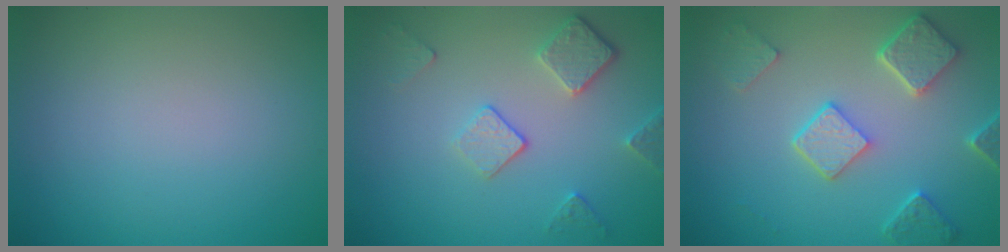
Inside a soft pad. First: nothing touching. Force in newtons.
{"total": 3.5, "press": 2.8, "slide": 2.0}
{"total": 4.8, "press": 3.8, "slide": 3.0}